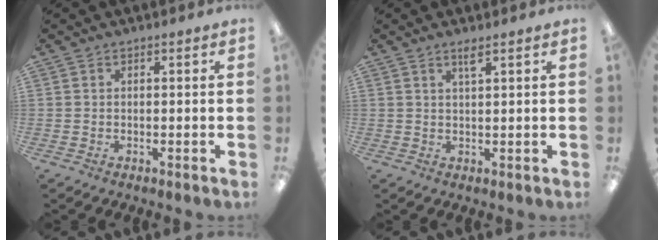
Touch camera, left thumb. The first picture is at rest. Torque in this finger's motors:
{"motor_torque": [0.14, -0.04, -0.15, 0.07, 0.00]}